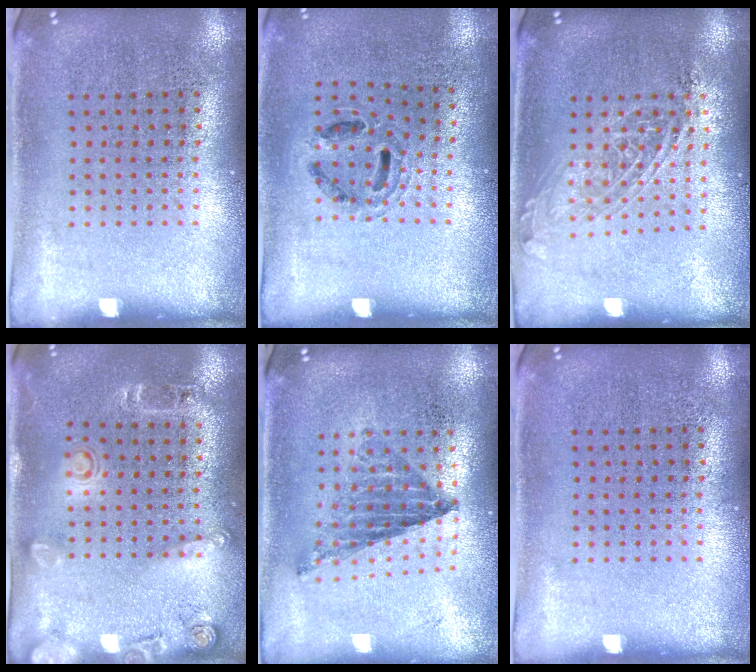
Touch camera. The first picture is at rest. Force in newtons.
{"total": 0.8, "press": 0.8, "slide": 0.3}
{"total": 1.6, "press": 1.3, "slide": 0.9}
{"total": 1.7, "press": 1.2, "slide": 1.2}
{"total": 0.8, "press": 0.8, "slide": 0.1}
{"total": 0.0}